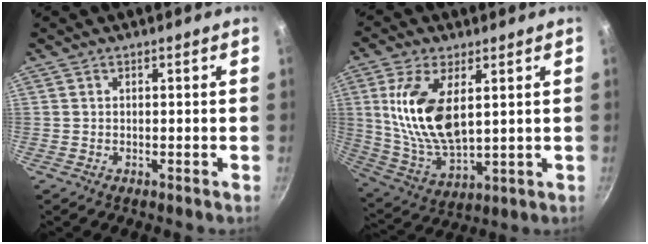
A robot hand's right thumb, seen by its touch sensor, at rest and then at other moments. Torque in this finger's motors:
{"motor_torque": [-0.19, 0.74, 1.40, 0.42, 0.22]}